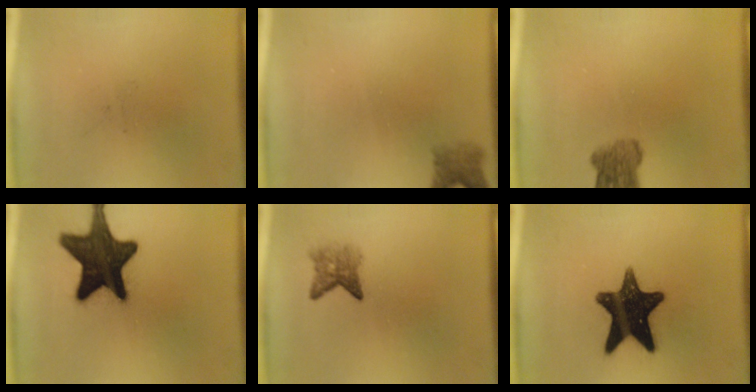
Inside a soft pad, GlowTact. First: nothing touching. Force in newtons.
{"total": 2.4}
{"total": 4.7}
{"total": 17.4}
{"total": 3.0}
{"total": 15.5}